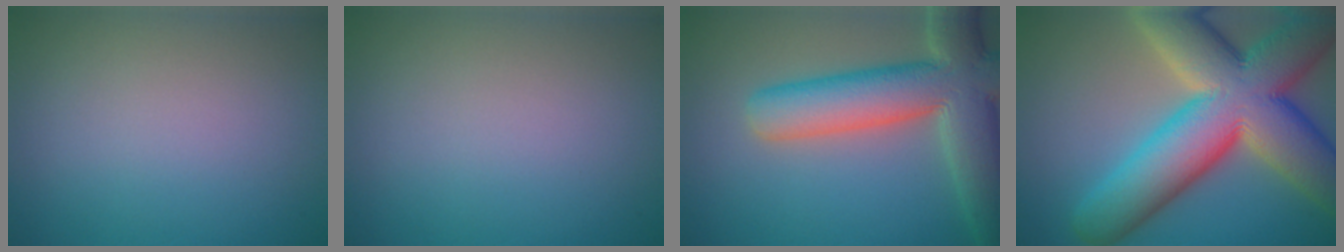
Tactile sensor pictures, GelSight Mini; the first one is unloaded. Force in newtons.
{"total": 0.0}
{"total": 10.6, "press": 10.5, "slide": 0.7}
{"total": 16.0, "press": 16.0, "slide": 1.2}